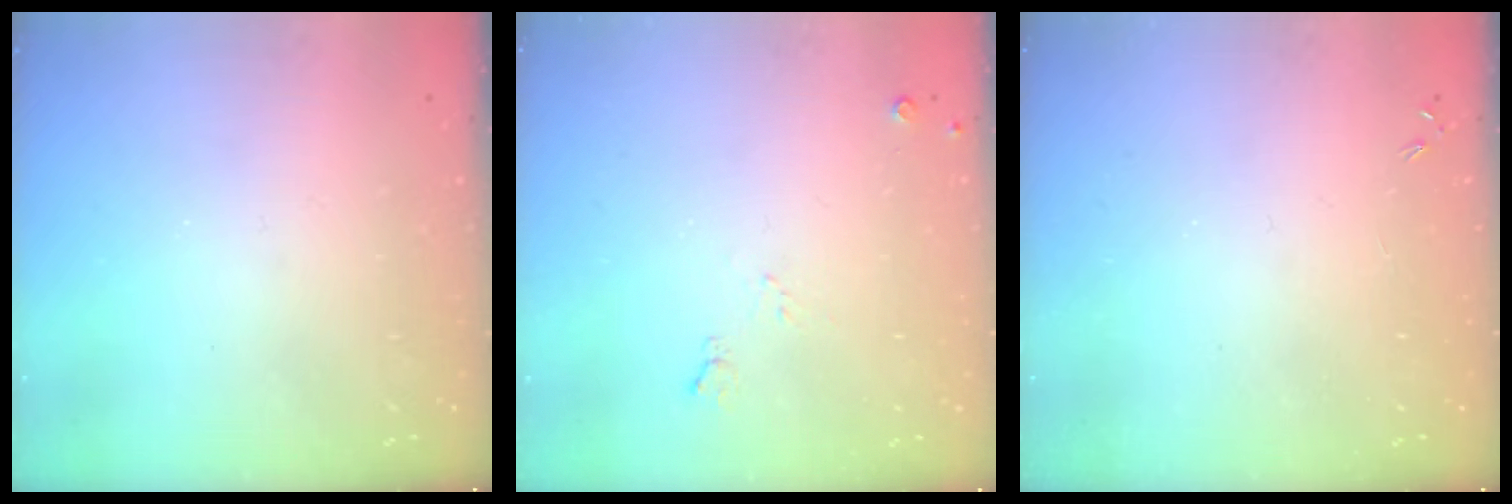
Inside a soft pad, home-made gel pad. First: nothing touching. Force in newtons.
{"total": 5.0, "press": 5.0, "slide": 0.7}
{"total": 0.0}